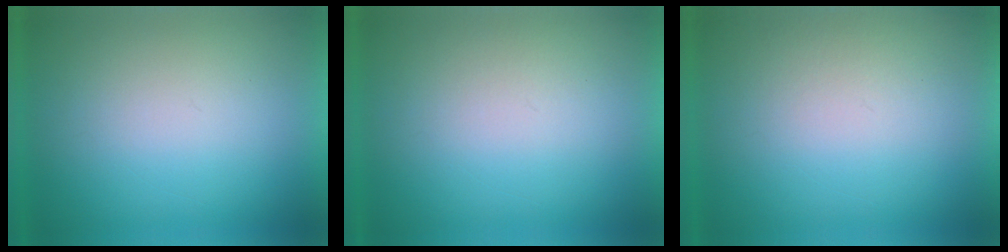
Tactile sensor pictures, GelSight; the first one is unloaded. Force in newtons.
{"total": 1.2}
{"total": 2.0}